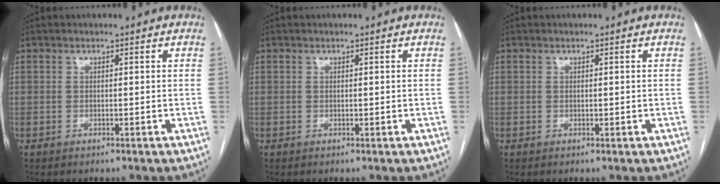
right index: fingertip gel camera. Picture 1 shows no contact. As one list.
[{"total": 0.0}, {"total": 0.0}]